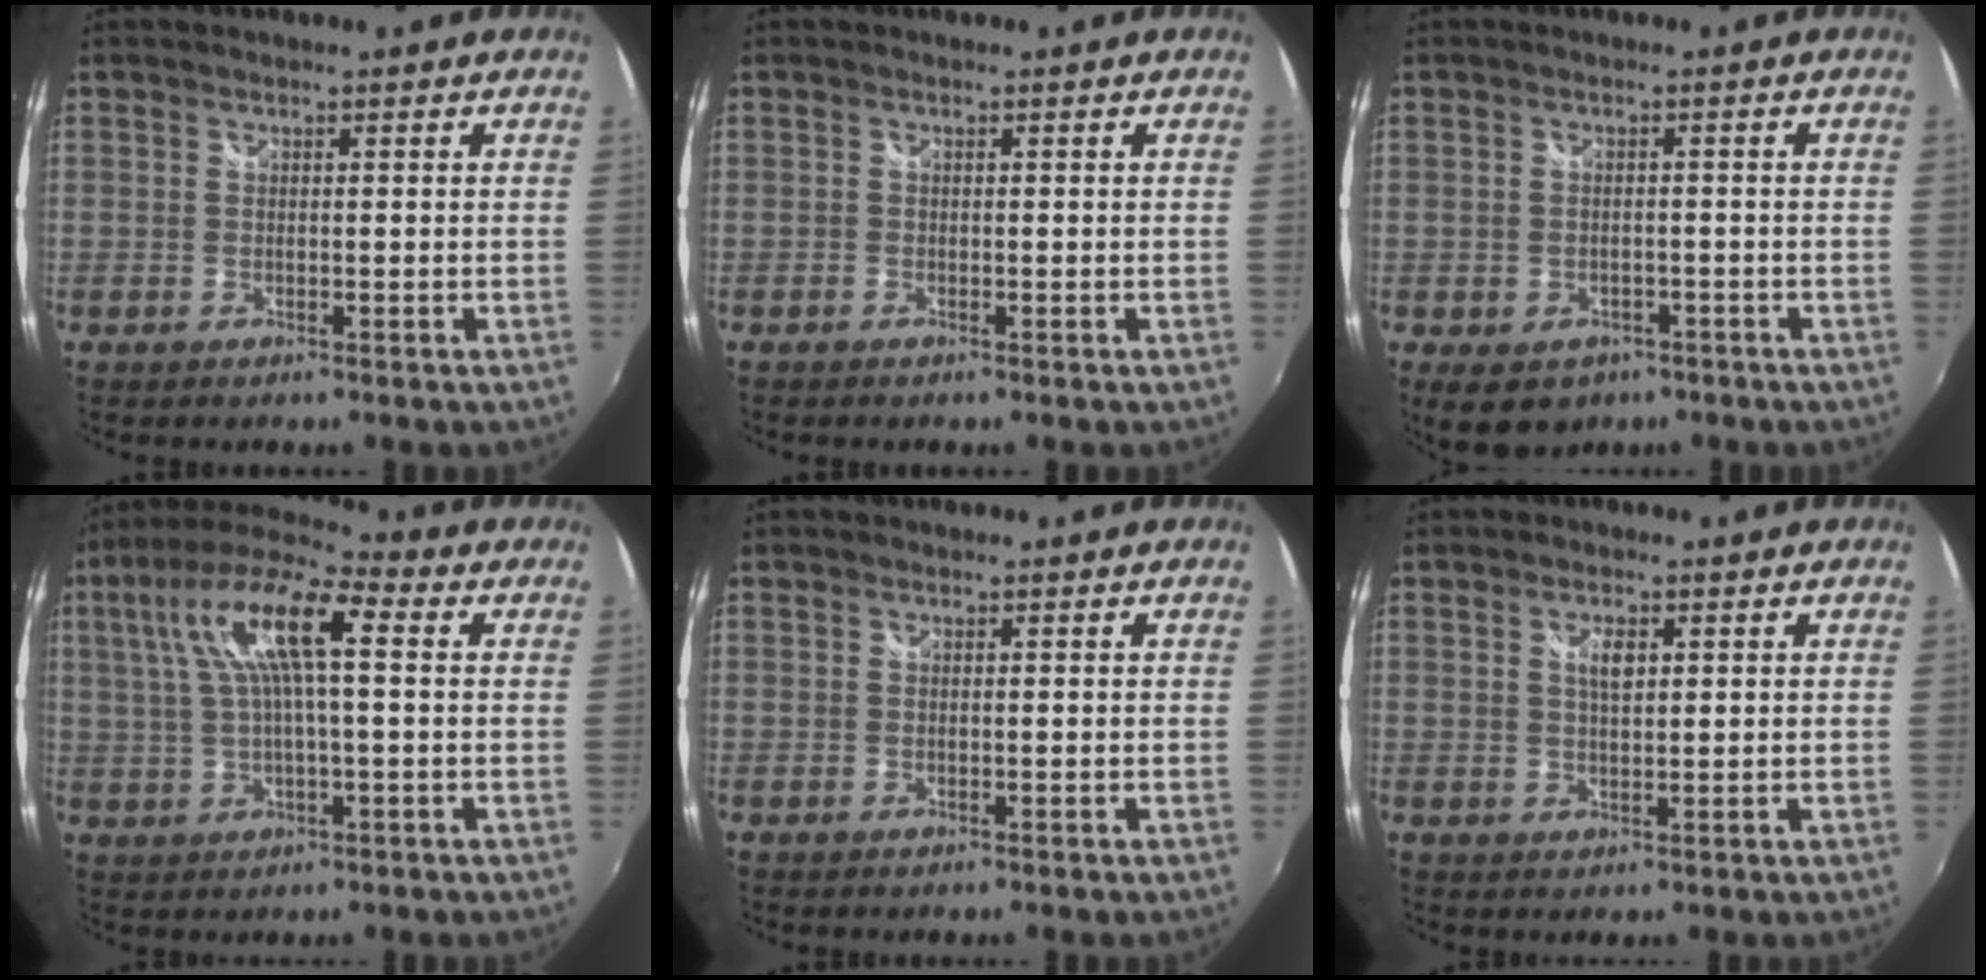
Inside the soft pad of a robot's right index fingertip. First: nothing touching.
{"total": 0.0}
{"total": 7.8, "force": [-4.5, 5.2, 3.6], "torque": [-0.076, -0.016, -0.054]}
{"total": 13.6, "force": [3.4, 3.5, 12.7], "torque": [-0.240, 0.028, 0.055]}
{"total": 0.0}
{"total": 2.8, "force": [1.0, 1.1, 2.3], "torque": [-0.040, 0.003, 0.017]}